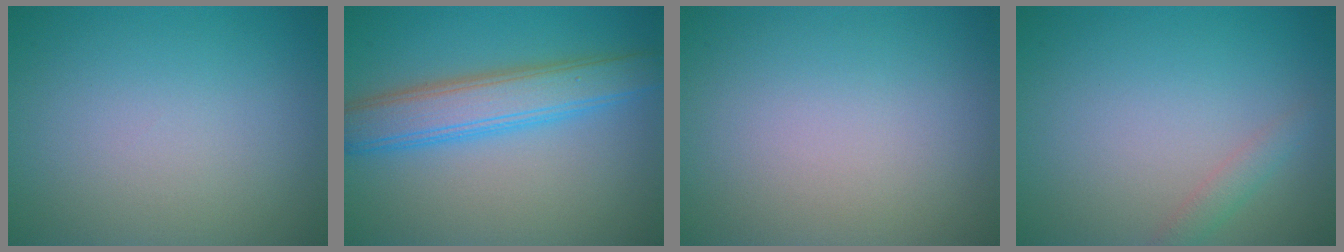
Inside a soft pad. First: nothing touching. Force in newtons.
{"total": 5.4, "press": 5.4, "slide": 0.1}
{"total": 0.0}
{"total": 1.3, "press": 1.3, "slide": 0.1}